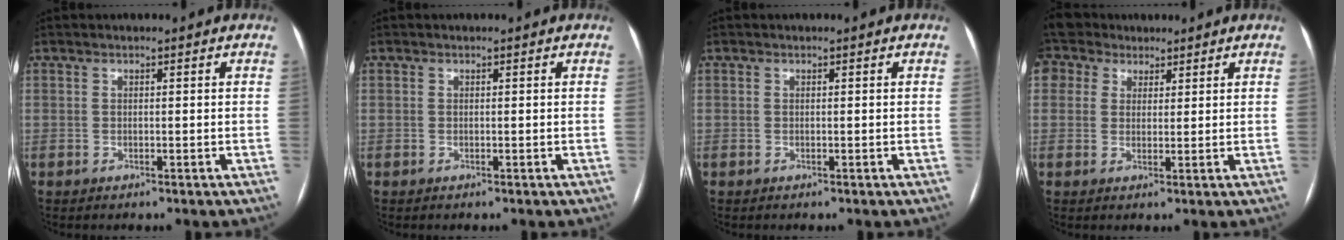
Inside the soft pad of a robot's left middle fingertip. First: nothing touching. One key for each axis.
{"total": 0.0}
{"total": 0.0}
{"total": 6.1, "fx": 4.1, "fy": 4.5, "fz": 0.9, "tx": -0.027, "ty": 0.033, "tz": 0.079}